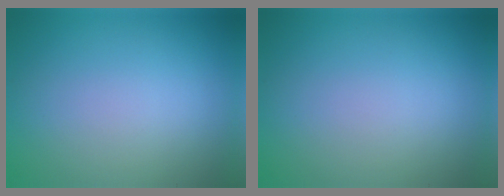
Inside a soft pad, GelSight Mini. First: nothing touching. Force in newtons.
{"total": 0.0}